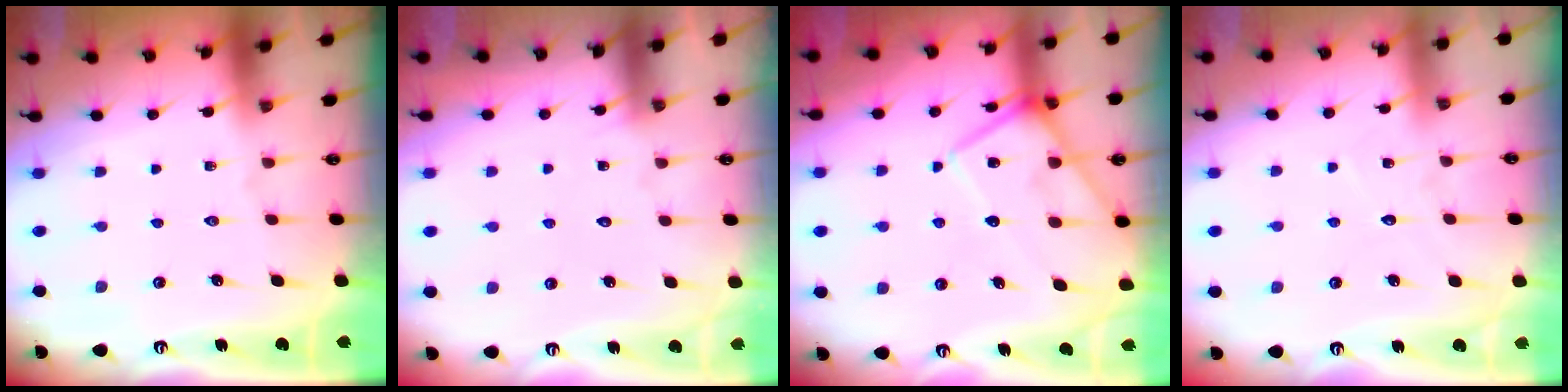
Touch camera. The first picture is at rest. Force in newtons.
{"total": 5.5, "press": 5.5, "slide": 0.4}
{"total": 13.1, "press": 13.0, "slide": 1.1}
{"total": 4.9, "press": 4.9, "slide": 0.4}